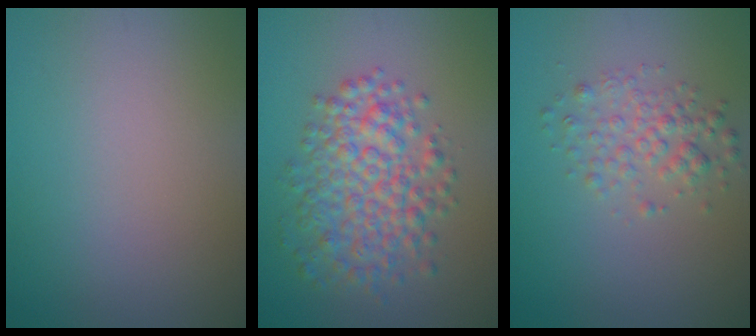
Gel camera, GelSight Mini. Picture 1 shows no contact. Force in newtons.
{"total": 5.6, "press": 5.6, "slide": 0.1}
{"total": 2.5, "press": 2.5, "slide": 0.1}